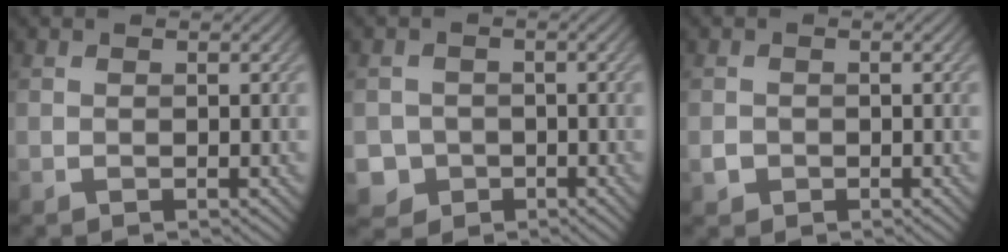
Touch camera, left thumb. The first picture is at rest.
{"total": 3.2, "force": [-1.3, 2.9, 0.5], "torque": [-0.010, -0.008, -0.030]}
{"total": 1.3, "force": [-0.5, 1.1, 0.3], "torque": [-0.005, -0.004, -0.012]}